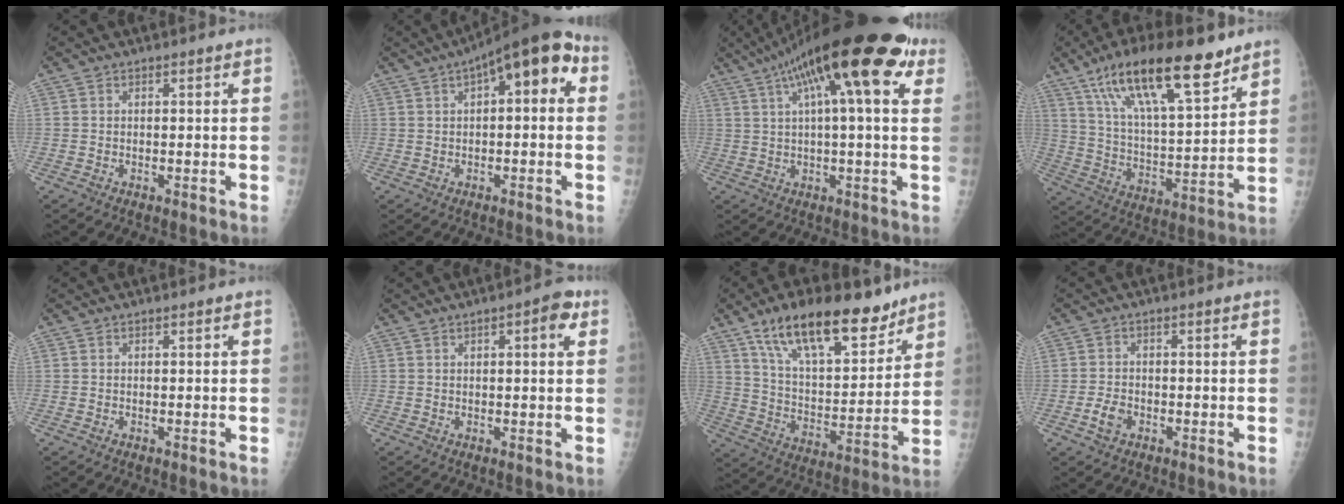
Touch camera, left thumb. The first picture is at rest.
{"total": 13.5, "force": [4.1, 5.5, 11.7], "torque": [-0.139, 0.038, 0.047]}
{"total": 22.2, "force": [10.2, 5.8, 18.8], "torque": [-0.300, 0.030, 0.154]}
{"total": 21.4, "force": [13.6, 6.5, 15.2], "torque": [-0.239, -0.044, 0.239]}
{"total": 0.0}
{"total": 4.4, "force": [1.7, 1.5, 3.8], "torque": [-0.041, 0.001, 0.016]}
{"total": 21.1, "force": [14.1, 8.7, 13.1], "torque": [-0.177, -0.058, 0.241]}
{"total": 3.1, "force": [-1.7, 2.0, 1.7], "torque": [-0.031, 0.009, -0.030]}